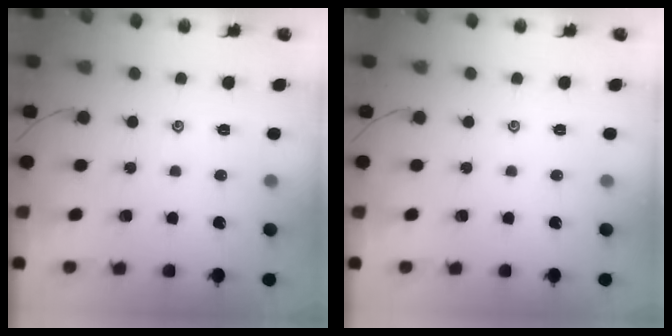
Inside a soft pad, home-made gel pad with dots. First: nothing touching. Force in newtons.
{"total": 0.0}